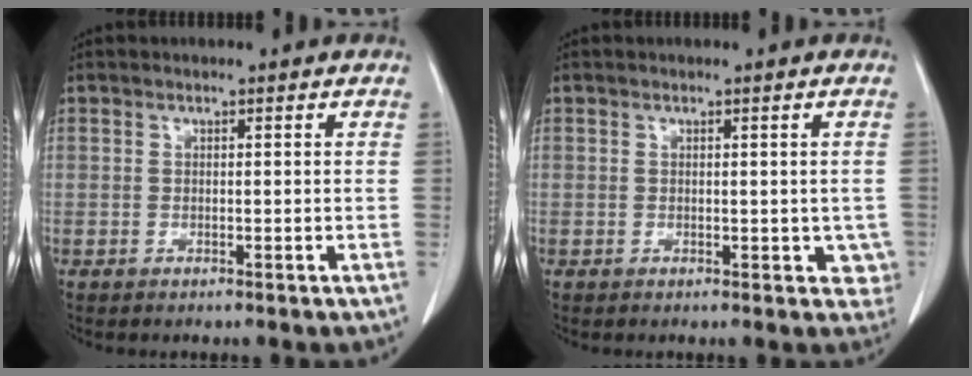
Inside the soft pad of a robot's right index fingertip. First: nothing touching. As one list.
[{"total": 3.1, "force": [0.0, 2.3, 2.1], "torque": [0.002, 0.000, 0.002]}]